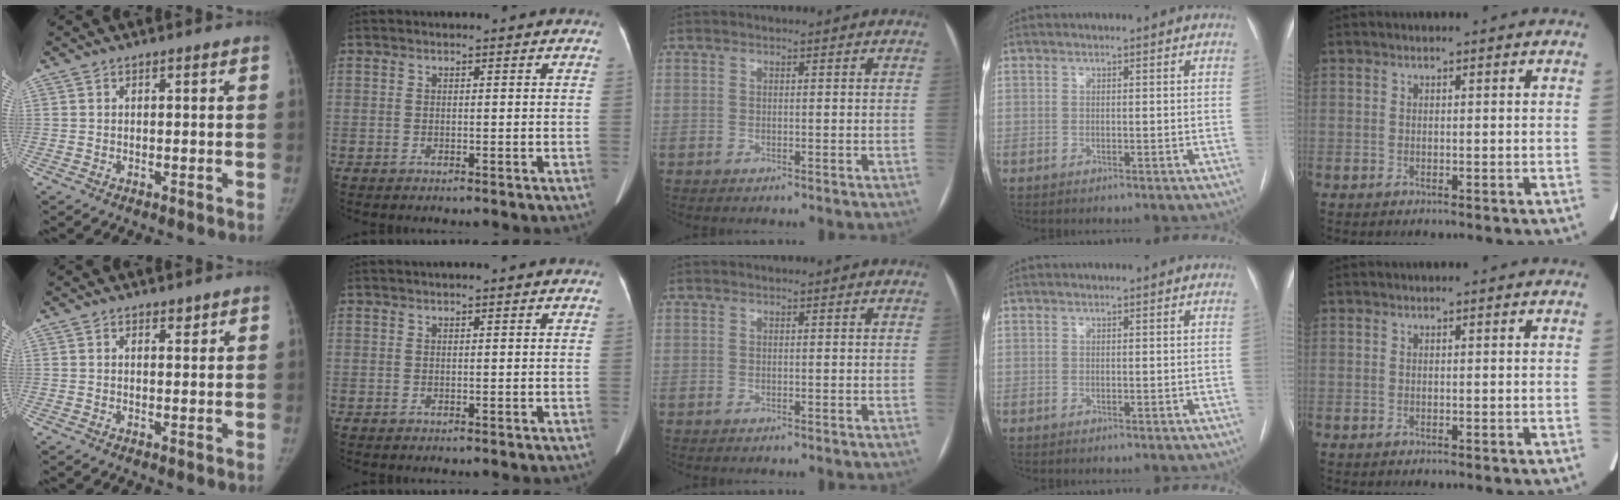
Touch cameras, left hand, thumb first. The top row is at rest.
{"thumb": {"total": 0.9, "force": [0.7, 0.4, 0.2], "torque": [0.005, -0.005, 0.010]}, "index": {"total": 1.1, "force": [0.8, 0.0, 0.7], "torque": [-0.008, 0.018, 0.015]}}